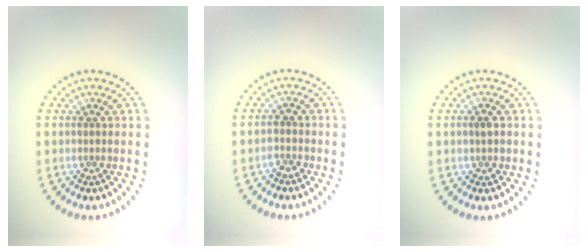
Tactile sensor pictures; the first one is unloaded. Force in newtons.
{"total": 1.4, "press": 1.3, "slide": 0.4}
{"total": 1.2, "press": 1.2, "slide": 0.0}